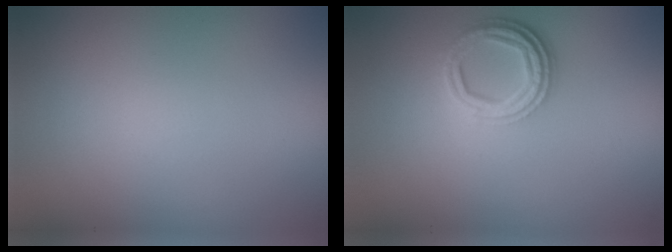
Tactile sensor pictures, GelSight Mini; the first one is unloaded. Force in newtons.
{"total": 3.9, "press": 3.0, "slide": 2.5}